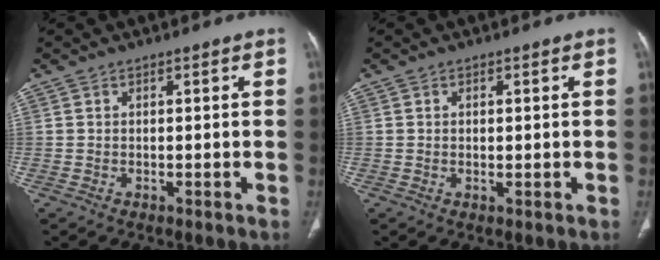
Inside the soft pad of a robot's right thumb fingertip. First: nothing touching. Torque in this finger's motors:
{"motor_torque": [0.16, -0.26, -0.52, 0.10, -0.02]}